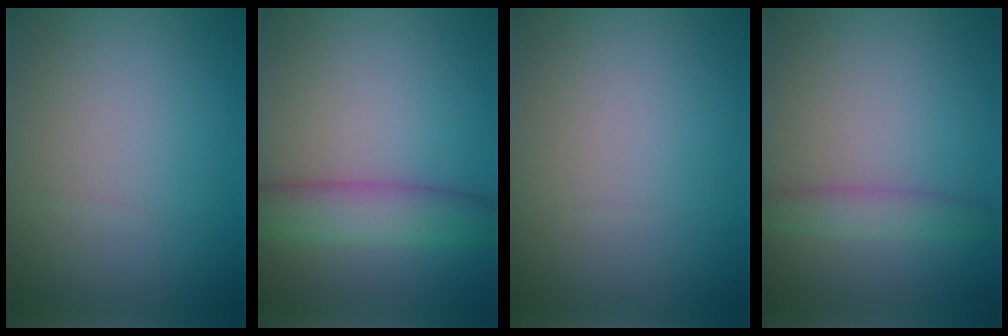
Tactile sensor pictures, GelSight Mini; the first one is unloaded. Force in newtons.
{"total": 4.4, "press": 4.4, "slide": 0.1}
{"total": 0.0}
{"total": 2.2, "press": 2.2, "slide": 0.1}